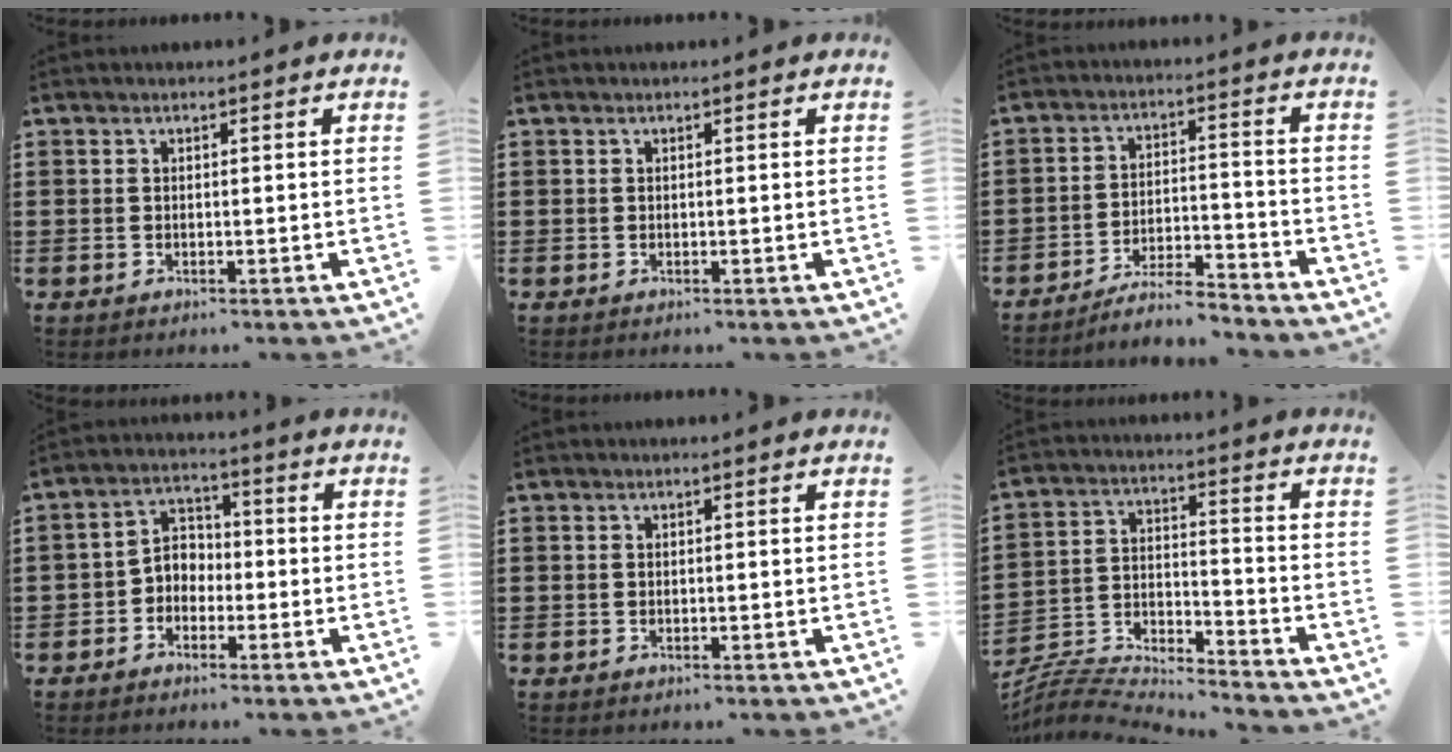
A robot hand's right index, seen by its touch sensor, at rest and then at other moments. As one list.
[{"total": 0.0}, {"total": 5.6, "force": [-5.2, 0.6, 2.0], "torque": [-0.042, 0.004, -0.102]}, {"total": 3.3, "force": [-2.0, 2.4, 1.1], "torque": [-0.028, 0.012, -0.046]}, {"total": 0.0}, {"total": 5.7, "force": [-5.6, 0.6, 0.8], "torque": [-0.031, -0.006, -0.119]}]